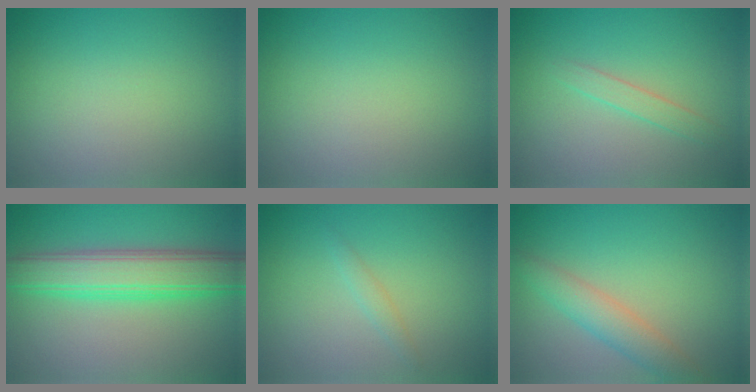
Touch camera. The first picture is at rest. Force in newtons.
{"total": 0.0}
{"total": 1.3, "press": 1.3, "slide": 0.1}
{"total": 6.3, "press": 6.2, "slide": 0.3}
{"total": 1.0, "press": 0.9, "slide": 0.2}
{"total": 3.1, "press": 3.1, "slide": 0.0}